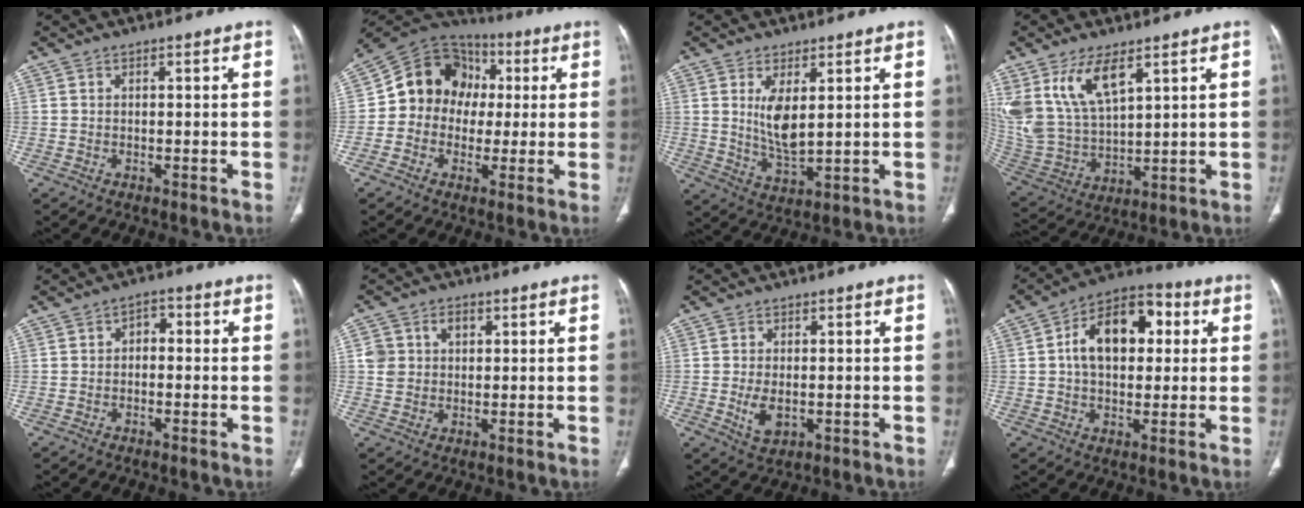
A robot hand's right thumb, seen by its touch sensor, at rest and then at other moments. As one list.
[{"total": 14.4, "force": [0.9, 12.5, 7.2], "torque": [-0.084, 0.032, 0.005]}, {"total": 6.9, "force": [2.0, 2.6, 6.0], "torque": [-0.112, -0.028, 0.051]}, {"total": 14.7, "force": [7.9, 6.9, 10.3], "torque": [-0.204, -0.029, 0.176]}, {"total": 2.9, "force": [-0.1, 2.0, 2.0], "torque": [-0.017, 0.013, -0.011]}, {"total": 5.6, "force": [1.7, 4.7, 2.6], "torque": [-0.022, -0.002, 0.034]}, {"total": 4.5, "force": [-0.7, 2.7, 3.6], "torque": [-0.067, -0.009, -0.005]}, {"total": 15.0, "force": [2.8, 9.3, 11.4], "torque": [-0.155, 0.023, 0.036]}]